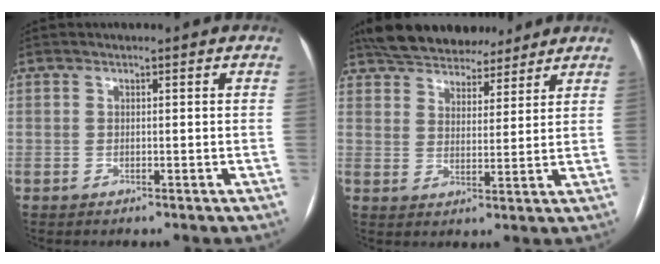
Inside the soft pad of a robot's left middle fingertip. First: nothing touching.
{"total": 14.7, "force": [12.7, 5.2, 5.1], "torque": [-0.089, 0.022, 0.195]}